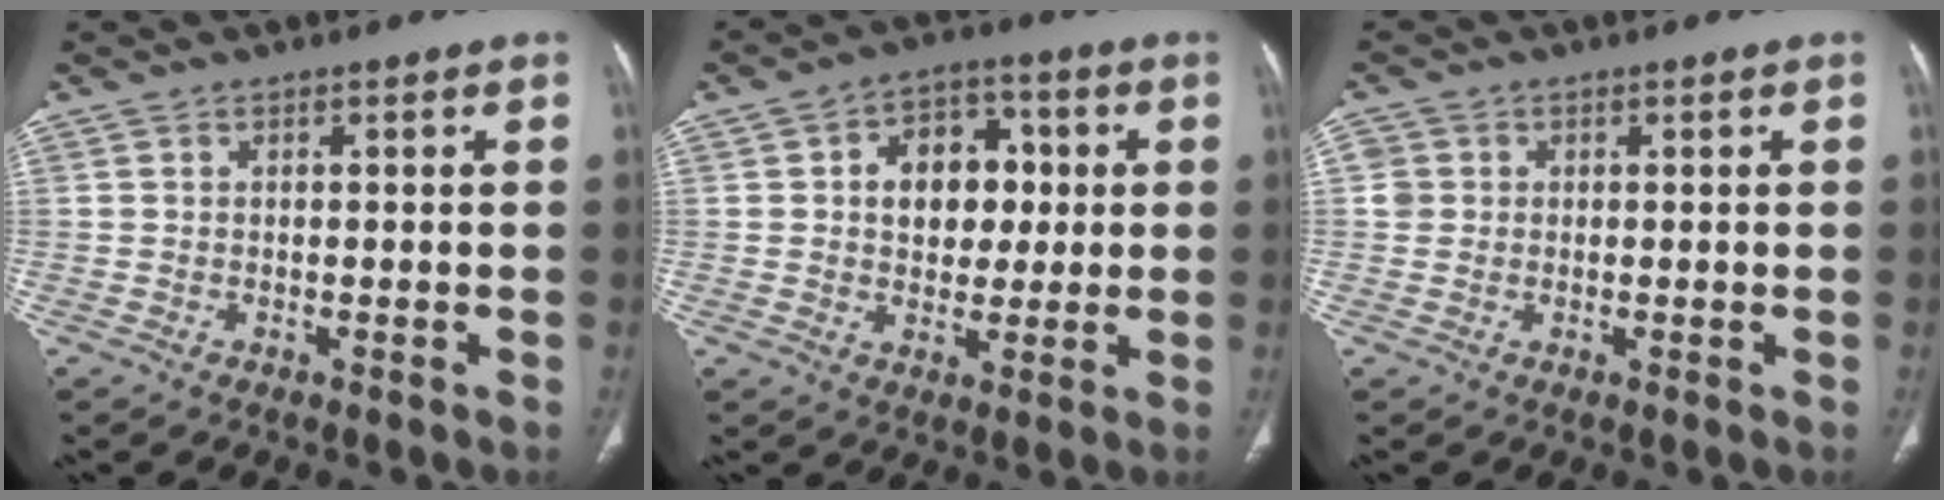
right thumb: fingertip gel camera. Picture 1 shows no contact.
{"total": 10.8, "force": [1.6, 8.0, 7.0], "torque": [-0.054, 0.012, 0.021]}
{"total": 2.2, "force": [0.3, 2.2, 0.4], "torque": [0.007, 0.003, 0.006]}